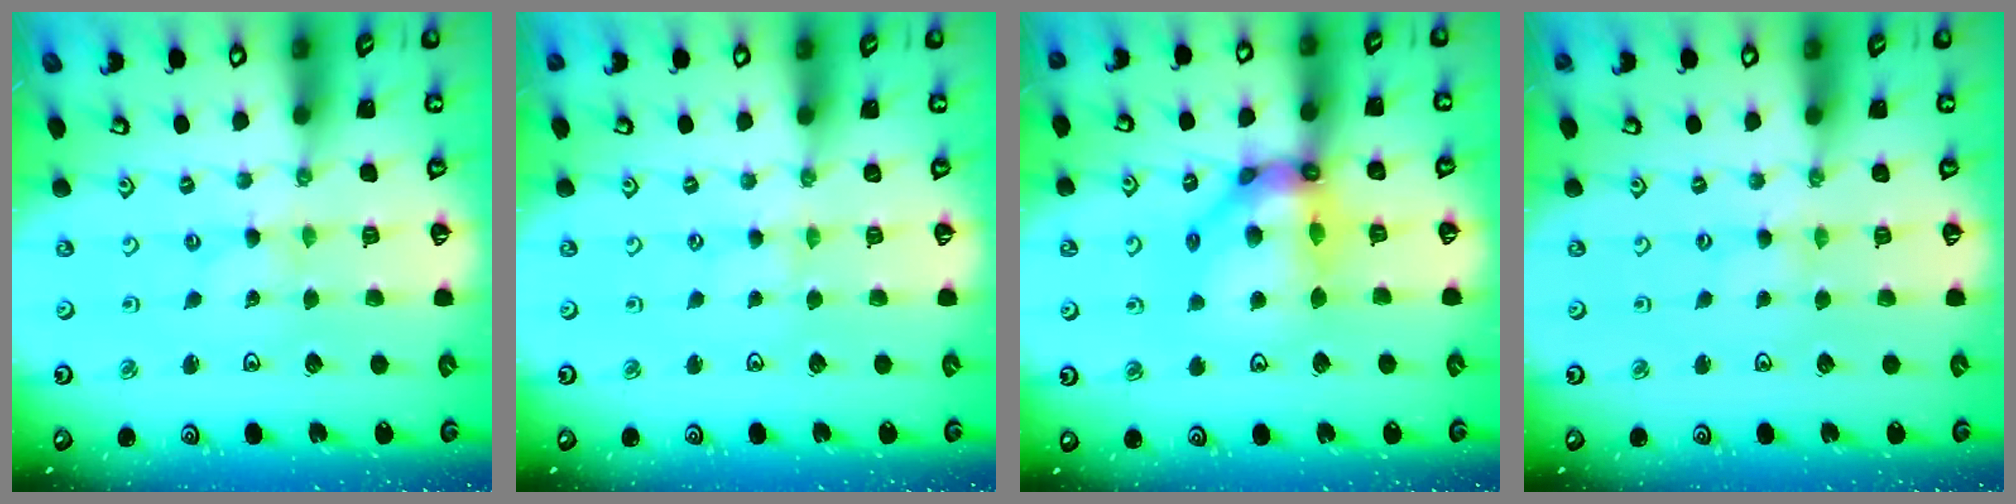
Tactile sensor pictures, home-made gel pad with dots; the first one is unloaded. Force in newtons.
{"total": 1.2, "press": 1.2, "slide": 0.3}
{"total": 14.9, "press": 14.7, "slide": 1.9}
{"total": 0.8, "press": 0.8, "slide": 0.1}